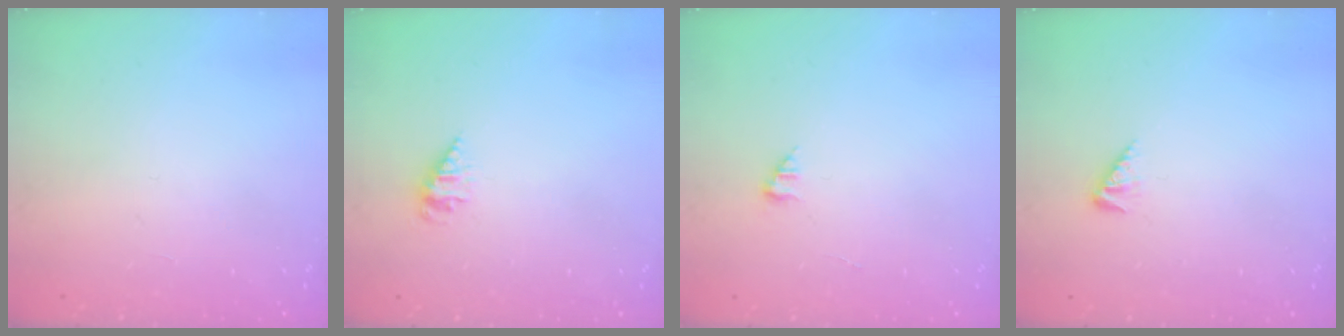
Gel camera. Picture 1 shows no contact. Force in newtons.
{"total": 2.1, "press": 2.1, "slide": 0.2}
{"total": 1.2, "press": 1.2, "slide": 0.2}
{"total": 2.4, "press": 2.3, "slide": 0.5}